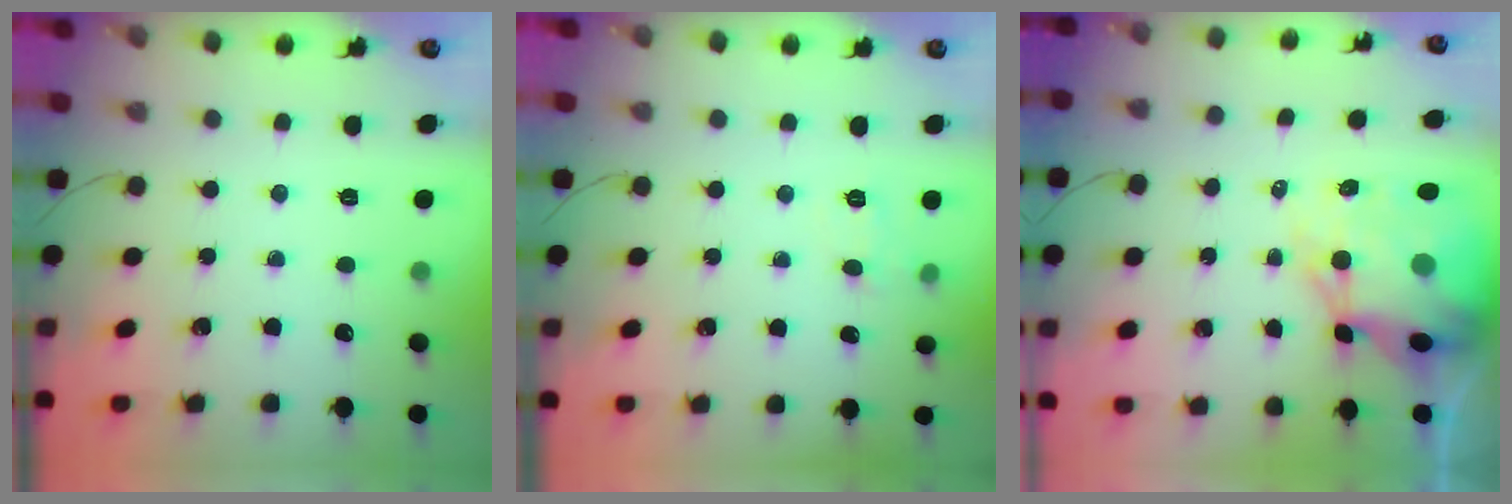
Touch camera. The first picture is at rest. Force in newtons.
{"total": 6.0, "press": 5.9, "slide": 1.3}
{"total": 15.5, "press": 14.9, "slide": 4.0}